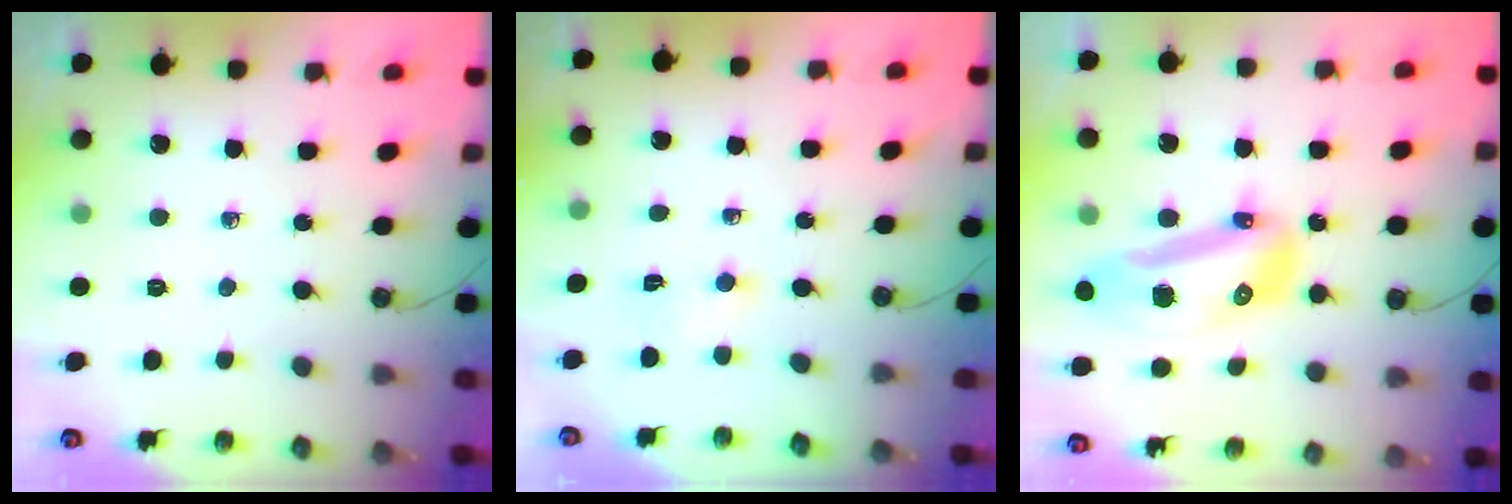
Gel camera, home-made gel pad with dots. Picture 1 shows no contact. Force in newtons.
{"total": 1.9, "press": 1.7, "slide": 0.7}
{"total": 14.8, "press": 14.7, "slide": 1.8}